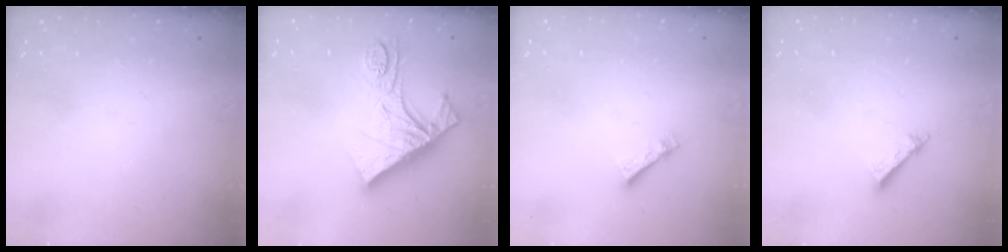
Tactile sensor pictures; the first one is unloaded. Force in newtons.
{"total": 17.9, "press": 17.8, "slide": 2.0}
{"total": 4.4, "press": 4.4, "slide": 0.2}
{"total": 3.2, "press": 3.2, "slide": 0.2}